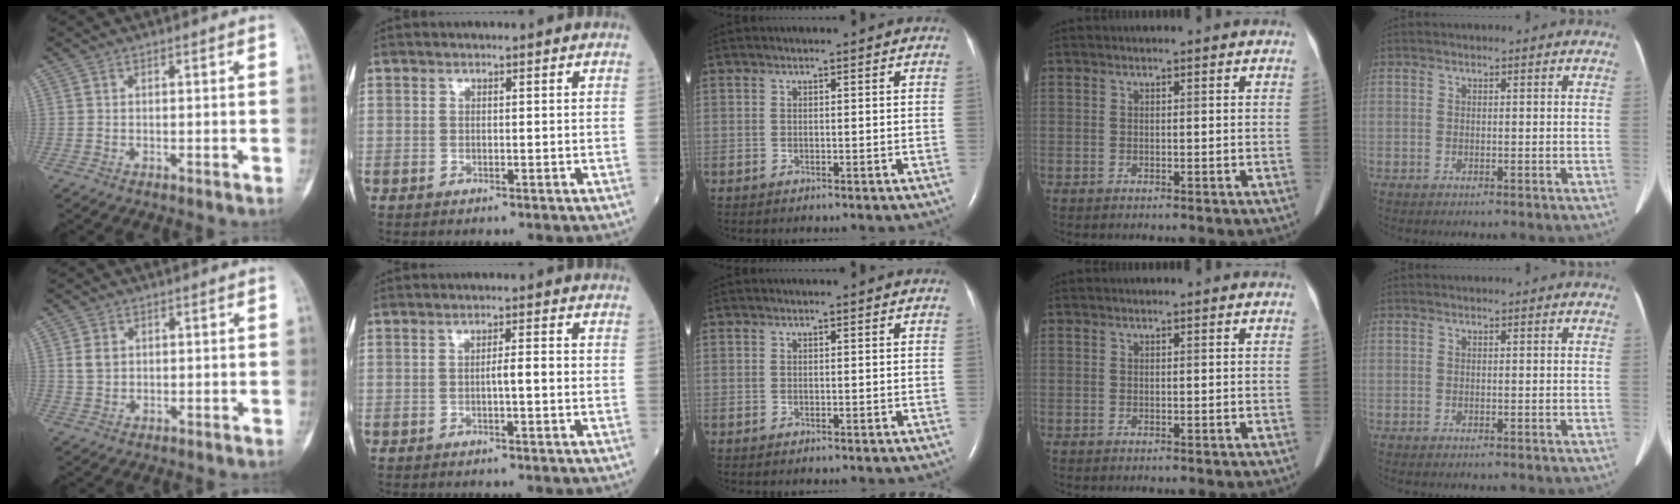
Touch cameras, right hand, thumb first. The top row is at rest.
{"thumb": {"total": 3.0, "force": [0.8, 2.5, 1.6], "torque": [-0.018, 0.001, 0.018]}, "index": {"total": 2.5, "force": [-0.3, 0.1, 2.5], "torque": [-0.040, 0.002, -0.006]}}